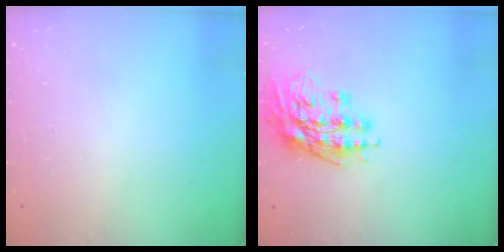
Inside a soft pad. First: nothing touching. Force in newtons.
{"total": 16.1, "press": 15.9, "slide": 2.1}